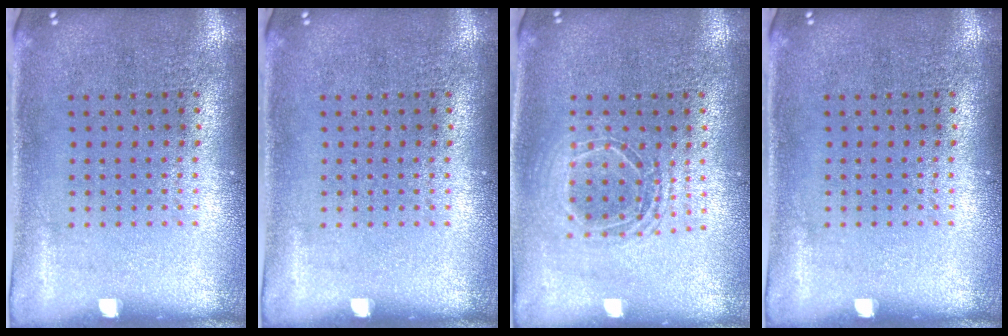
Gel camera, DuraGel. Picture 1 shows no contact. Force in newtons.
{"total": 0.0}
{"total": 1.6, "press": 1.4, "slide": 0.8}
{"total": 0.0}